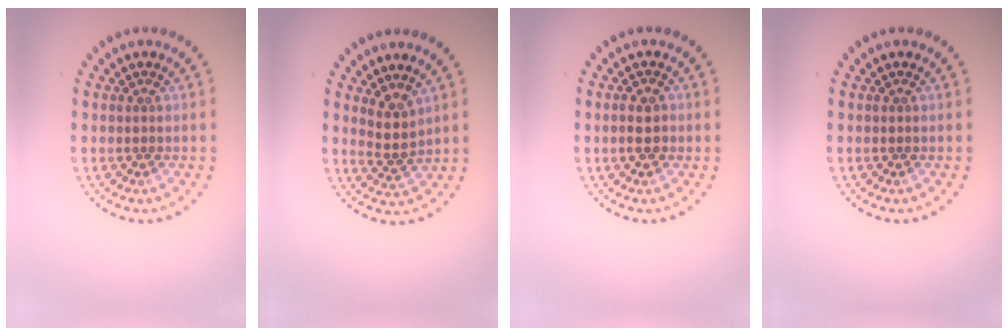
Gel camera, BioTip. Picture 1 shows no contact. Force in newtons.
{"total": 2.5, "press": 1.9, "slide": 1.6}
{"total": 2.1, "press": 2.1, "slide": 0.2}
{"total": 0.0}